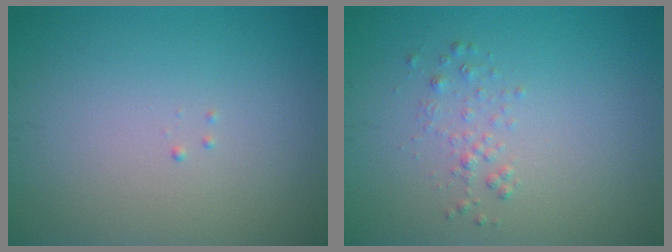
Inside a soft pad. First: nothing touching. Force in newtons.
{"total": 1.0, "press": 1.0, "slide": 0.1}